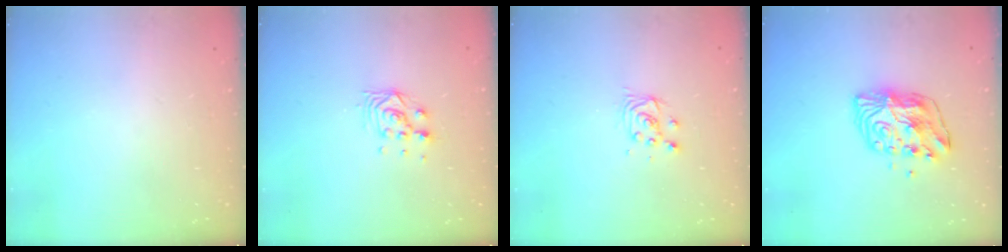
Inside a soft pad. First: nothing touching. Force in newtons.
{"total": 7.4, "press": 7.3, "slide": 0.6}
{"total": 3.8, "press": 3.7, "slide": 0.5}
{"total": 10.2, "press": 10.2, "slide": 0.6}